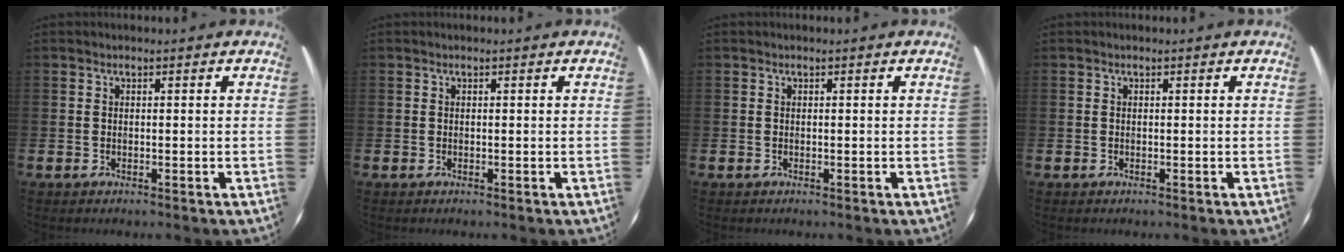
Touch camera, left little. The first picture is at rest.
{"total": 0.0}
{"total": 0.0}
{"total": 0.0}